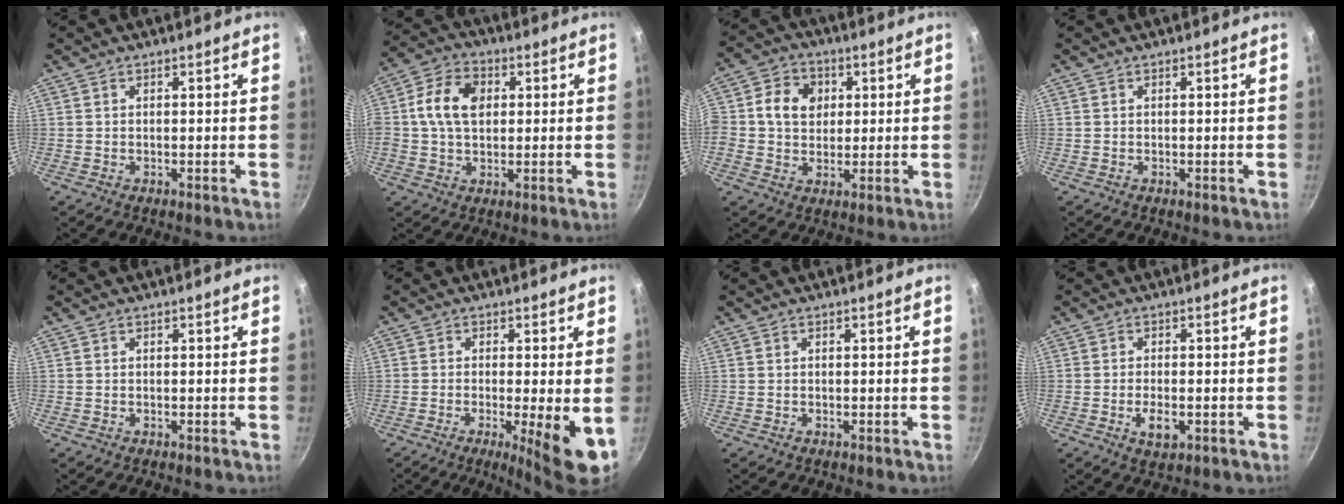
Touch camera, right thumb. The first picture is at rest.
{"total": 10.5, "force": [1.6, 7.4, 7.3], "torque": [-0.120, 0.012, 0.015]}
{"total": 9.3, "force": [1.7, 7.8, 4.7], "torque": [-0.058, 0.004, 0.011]}
{"total": 0.0}
{"total": 0.0}
{"total": 8.2, "force": [-1.8, 1.1, 8.0], "torque": [-0.118, -0.010, -0.024]}
{"total": 0.0}
{"total": 4.2, "force": [-1.2, 2.1, 3.5], "torque": [-0.063, 0.001, -0.019]}